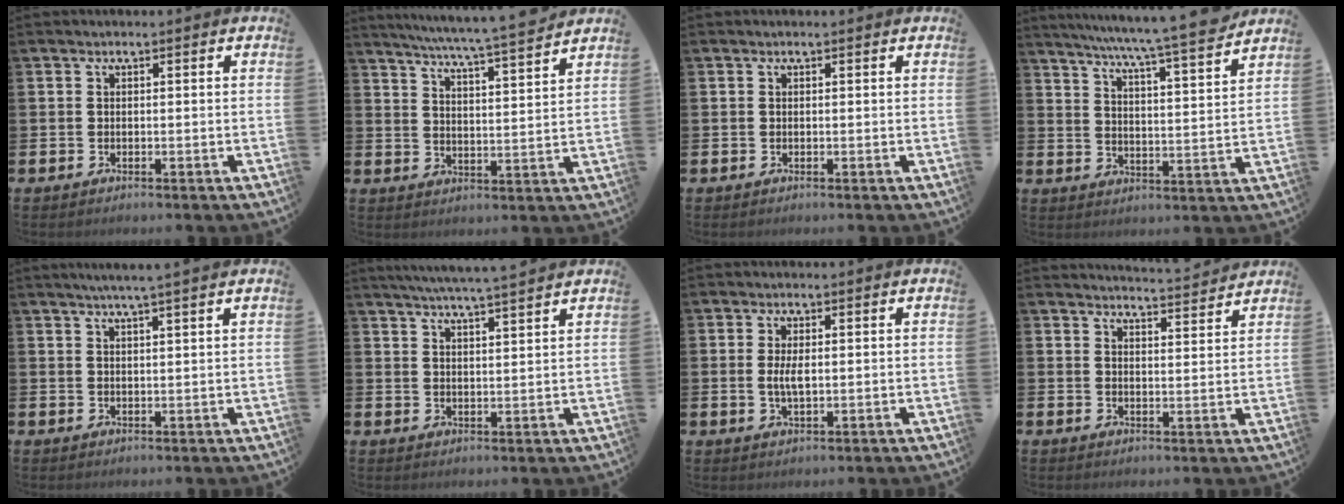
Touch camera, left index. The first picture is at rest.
{"total": 6.8, "force": [6.4, -0.6, 2.1], "torque": [-0.054, -0.047, 0.111]}
{"total": 0.0}
{"total": 7.7, "force": [7.1, -0.4, 2.9], "torque": [-0.066, -0.057, 0.119]}
{"total": 3.0, "force": [2.7, -0.7, 1.0], "torque": [-0.026, -0.006, 0.050]}
{"total": 5.4, "force": [5.1, -0.8, 1.4], "torque": [-0.037, -0.024, 0.090]}
{"total": 3.0, "force": [0.3, 1.2, 2.7], "torque": [-0.053, 0.004, 0.003]}
{"total": 4.2, "force": [4.2, -0.4, 0.1], "torque": [-0.007, -0.031, 0.072]}